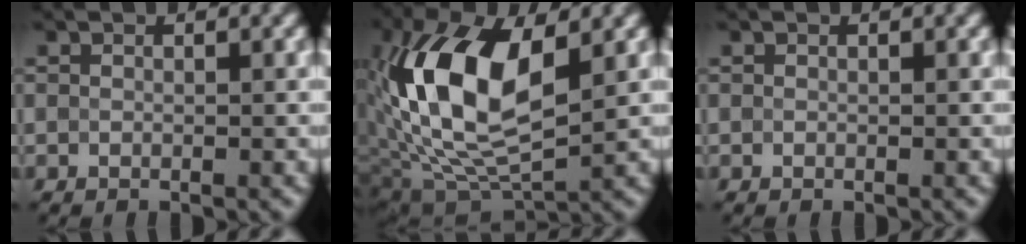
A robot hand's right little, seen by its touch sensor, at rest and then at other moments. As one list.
[{"total": 12.4, "force": [1.9, 6.3, 10.5], "torque": [-0.212, 0.012, 0.029]}, {"total": 0.0}]